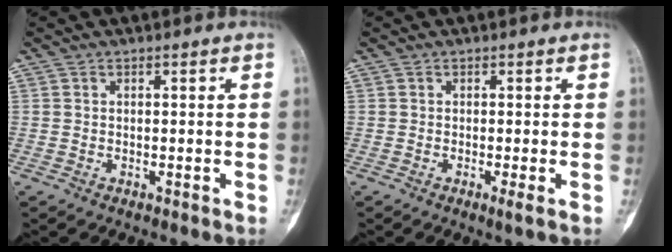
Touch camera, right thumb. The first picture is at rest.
{"total": 1.0, "force": [-0.2, -0.1, 1.0], "torque": [-0.022, -0.006, -0.005]}